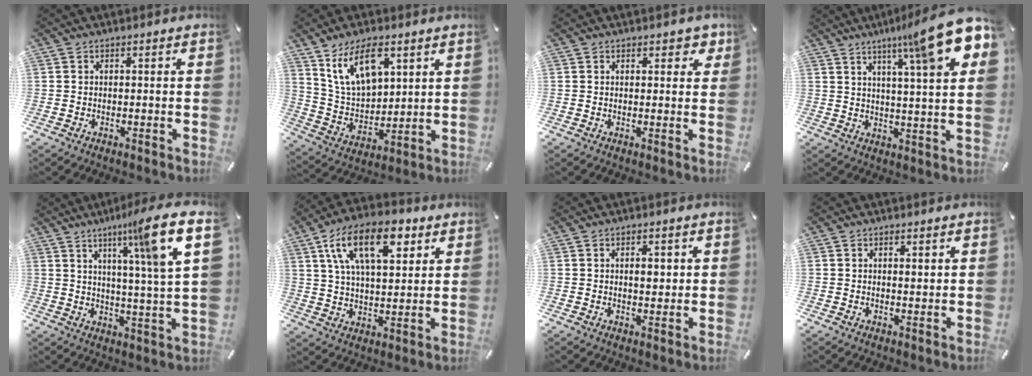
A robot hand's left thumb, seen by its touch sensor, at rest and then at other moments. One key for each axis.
{"total": 12.8, "fx": 7.6, "fy": 7.1, "fz": 7.4, "tx": -0.167, "ty": -0.023, "tz": 0.140}
{"total": 2.6, "fx": 1.6, "fy": 1.5, "fz": 1.4, "tx": -0.008, "ty": -0.003, "tz": 0.022}
{"total": 16.1, "fx": 9.6, "fy": 1.6, "fz": 12.8, "tx": -0.190, "ty": -0.057, "tz": 0.141}
{"total": 15.1, "fx": 8.5, "fy": 0.6, "fz": 12.5, "tx": -0.192, "ty": -0.045, "tz": 0.118}
{"total": 17.1, "fx": 8.0, "fy": 8.6, "fz": 12.4, "tx": -0.210, "ty": -0.012, "tz": 0.135}
{"total": 3.4, "fx": 0.6, "fy": 2.0, "fz": 2.6, "tx": -0.030, "ty": -0.002, "tz": 0.003}
{"total": 1.2, "fx": 0.6, "fy": 0.5, "fz": 0.9, "tx": -0.018, "ty": 0.001, "tz": 0.010}